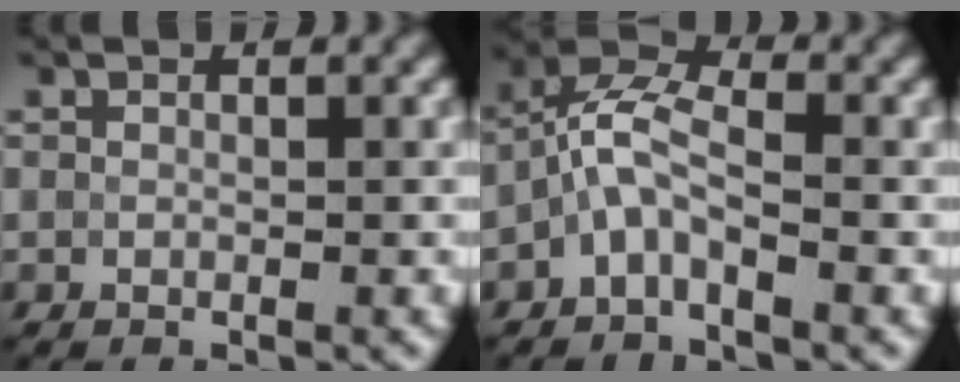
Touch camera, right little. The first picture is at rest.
{"total": 4.1, "force": [-1.4, 1.9, 3.4], "torque": [-0.071, 0.018, -0.040]}